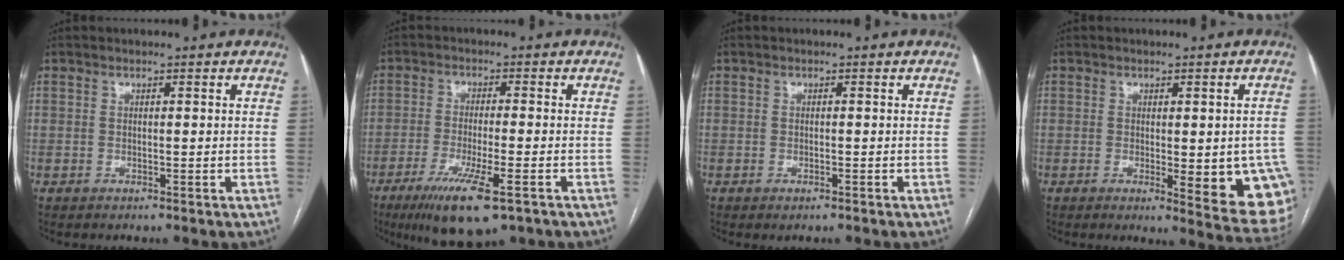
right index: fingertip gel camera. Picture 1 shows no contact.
{"total": 11.0, "force": [-6.4, 1.6, 8.8], "torque": [-0.154, -0.028, -0.101]}
{"total": 0.9, "force": [-0.6, 0.2, 0.6], "torque": [-0.008, -0.002, -0.005]}
{"total": 12.2, "force": [-2.8, 3.5, 11.4], "torque": [-0.086, -0.008, -0.022]}